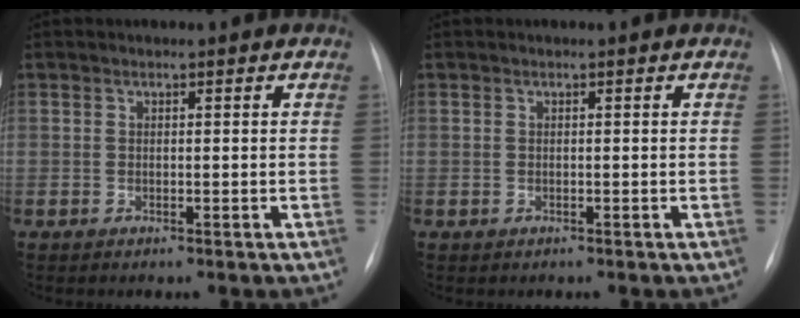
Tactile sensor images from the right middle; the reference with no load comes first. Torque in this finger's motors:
{"motor_torque": [0.16, -0.15, 0.03, 0.01]}